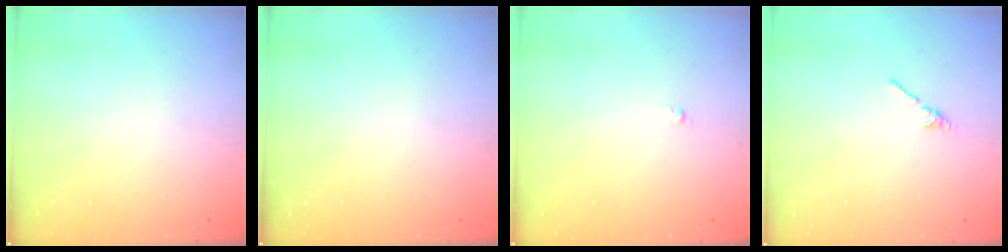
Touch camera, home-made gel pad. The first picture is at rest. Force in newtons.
{"total": 0.0}
{"total": 0.0}
{"total": 3.0, "press": 2.8, "slide": 0.8}